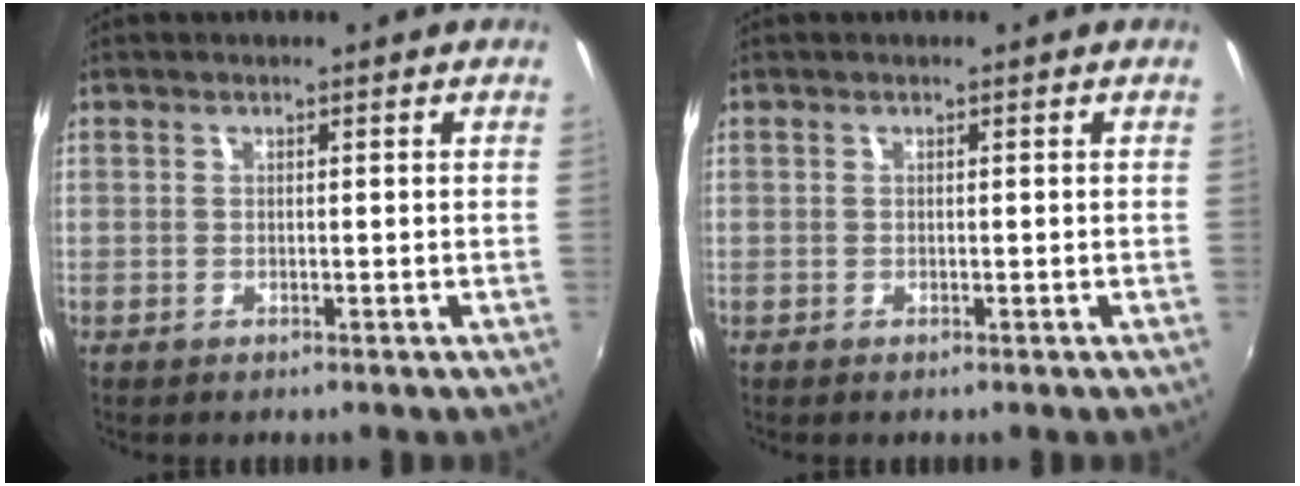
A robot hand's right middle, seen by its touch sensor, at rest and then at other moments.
{"total": 0.0}